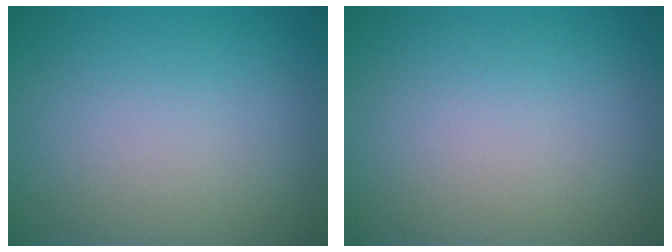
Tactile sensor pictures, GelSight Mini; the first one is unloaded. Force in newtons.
{"total": 0.0}